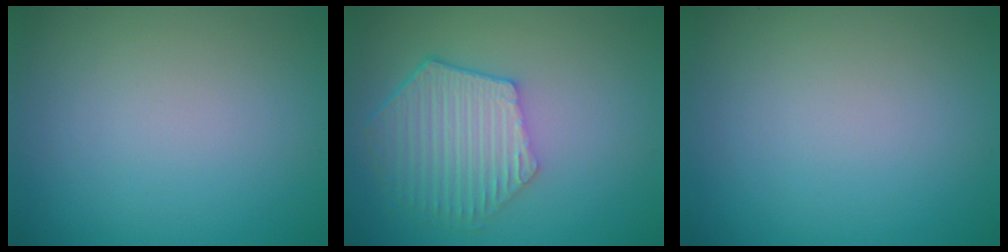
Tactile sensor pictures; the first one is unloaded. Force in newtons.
{"total": 5.9, "press": 4.6, "slide": 3.7}
{"total": 0.0}